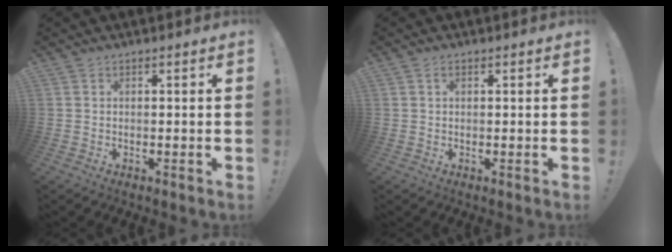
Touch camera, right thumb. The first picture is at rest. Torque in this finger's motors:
{"motor_torque": [-0.37, 0.16, -0.15, 0.06, 0.08]}